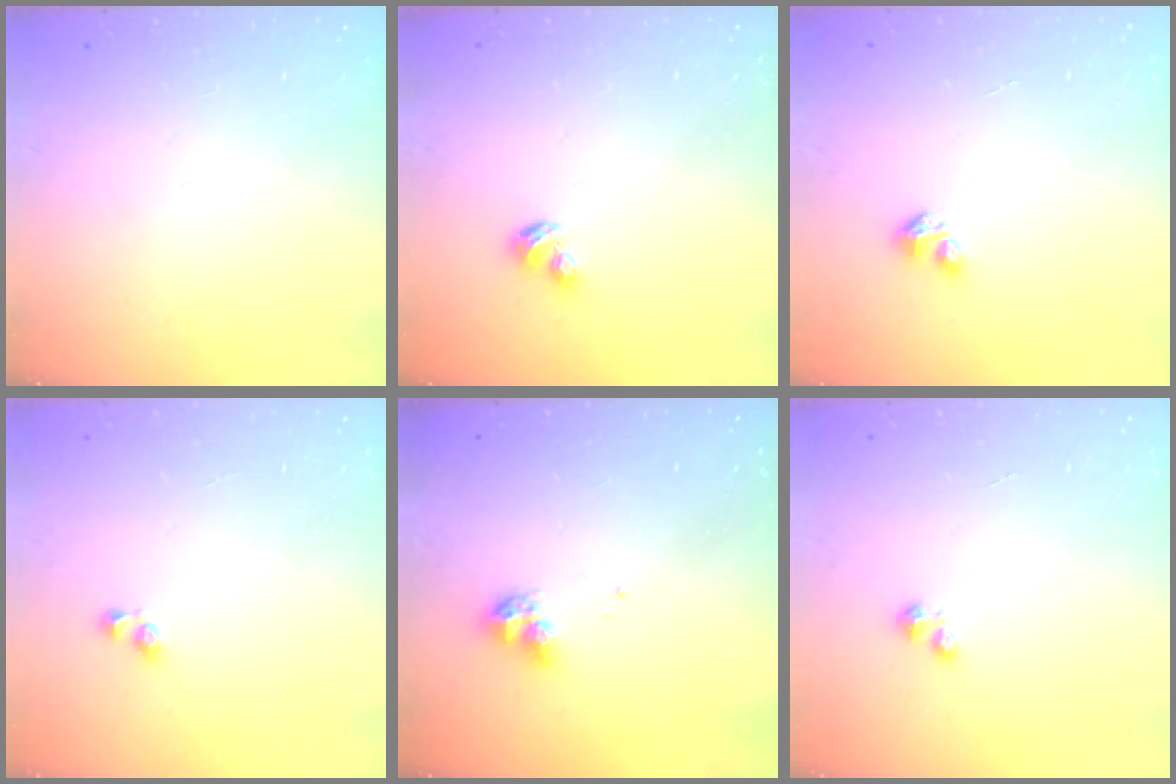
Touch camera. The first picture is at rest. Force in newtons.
{"total": 2.9, "press": 2.8, "slide": 0.5}
{"total": 2.7, "press": 2.7, "slide": 0.3}
{"total": 4.0, "press": 3.7, "slide": 1.6}
{"total": 7.8, "press": 7.7, "slide": 0.6}
{"total": 1.9, "press": 1.8, "slide": 0.2}